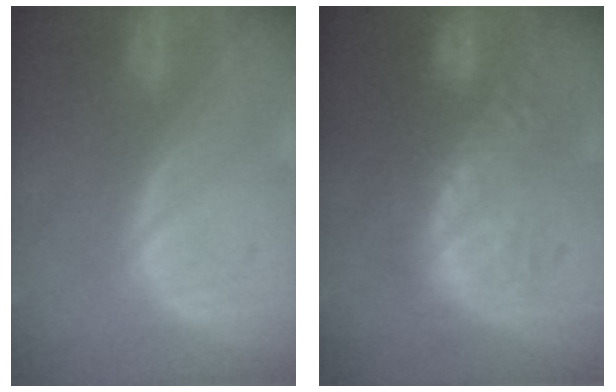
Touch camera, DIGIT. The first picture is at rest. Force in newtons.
{"total": 10.2, "press": 9.1, "slide": 4.7}